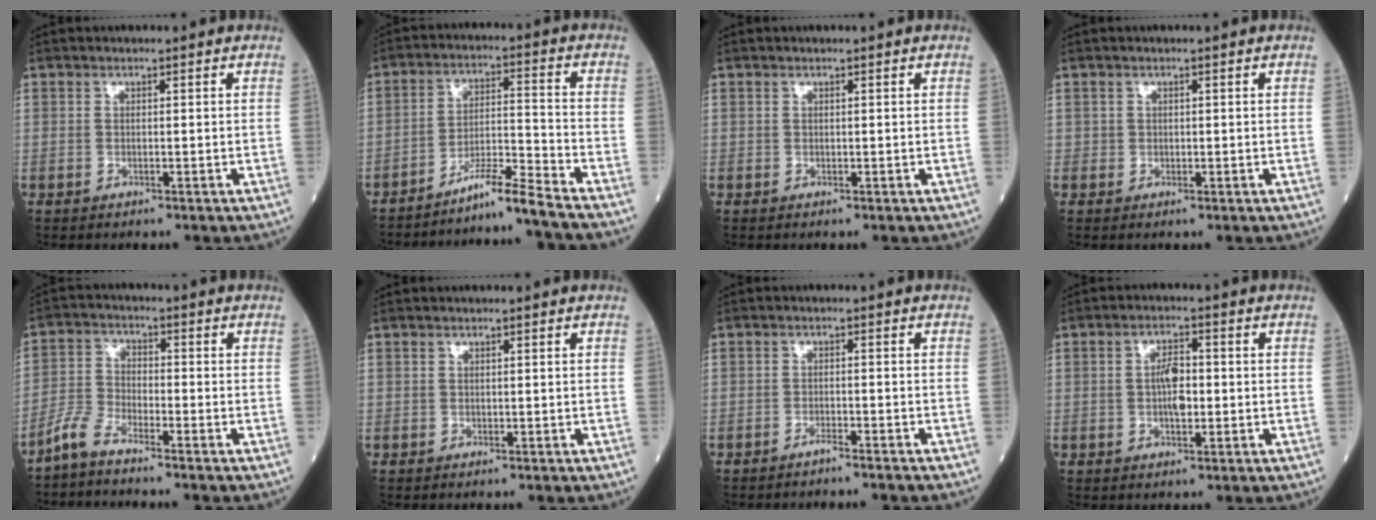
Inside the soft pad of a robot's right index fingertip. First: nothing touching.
{"total": 6.9, "force": [-6.2, -2.1, 2.4], "torque": [-0.034, -0.001, -0.112]}
{"total": 0.0}
{"total": 0.8, "force": [0.2, 0.8, 0.0], "torque": [0.009, 0.002, 0.001]}
{"total": 4.4, "force": [-4.0, 0.8, 1.7], "torque": [-0.039, -0.007, -0.090]}
{"total": 0.0}
{"total": 1.6, "force": [-1.5, -0.2, 0.4], "torque": [-0.004, 0.003, -0.024]}
{"total": 4.3, "force": [-0.2, 1.8, 3.9], "torque": [-0.071, 0.005, -0.004]}